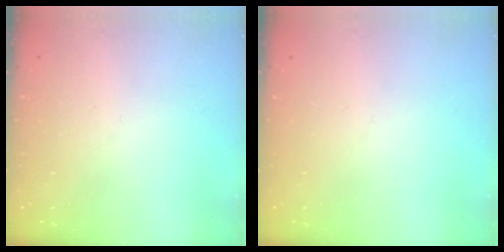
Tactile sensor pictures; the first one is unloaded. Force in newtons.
{"total": 0.0}